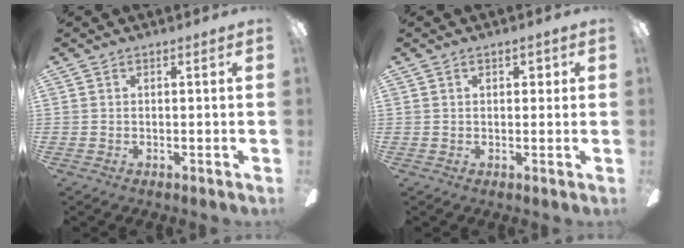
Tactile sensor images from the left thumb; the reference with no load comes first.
{"total": 2.2, "force": [0.8, 1.2, 1.6], "torque": [-0.017, 0.002, 0.010]}